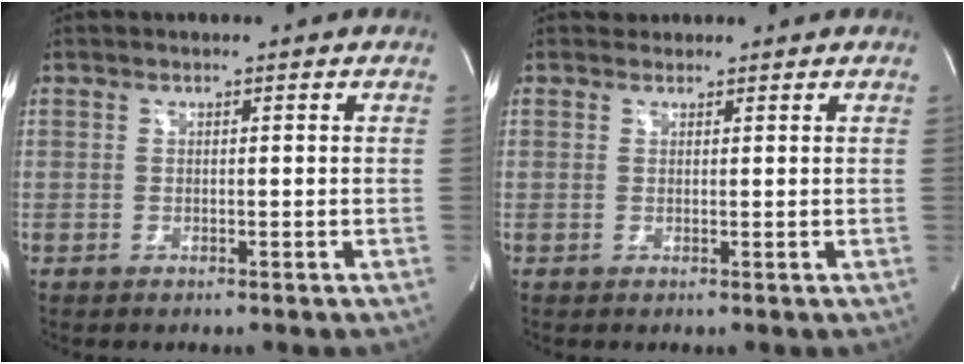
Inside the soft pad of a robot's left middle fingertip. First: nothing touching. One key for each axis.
{"total": 1.1, "fx": 0.9, "fy": 0.5, "fz": -0.3, "tx": 0.001, "ty": 0.009, "tz": 0.012}